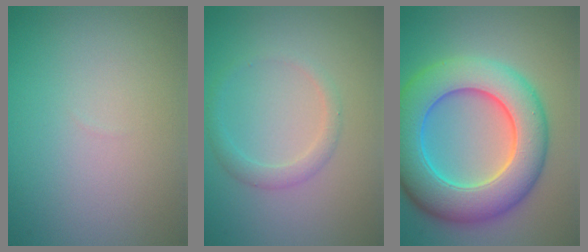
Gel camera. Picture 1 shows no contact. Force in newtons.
{"total": 1.7, "press": 1.7, "slide": 0.0}
{"total": 10.8, "press": 10.7, "slide": 0.7}